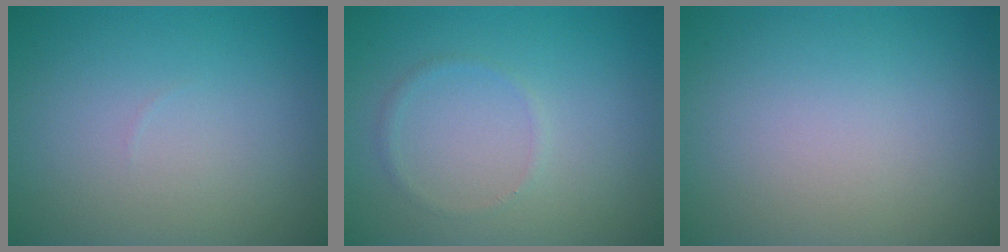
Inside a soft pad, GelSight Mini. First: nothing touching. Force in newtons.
{"total": 0.8, "press": 0.8, "slide": 0.2}
{"total": 0.0}